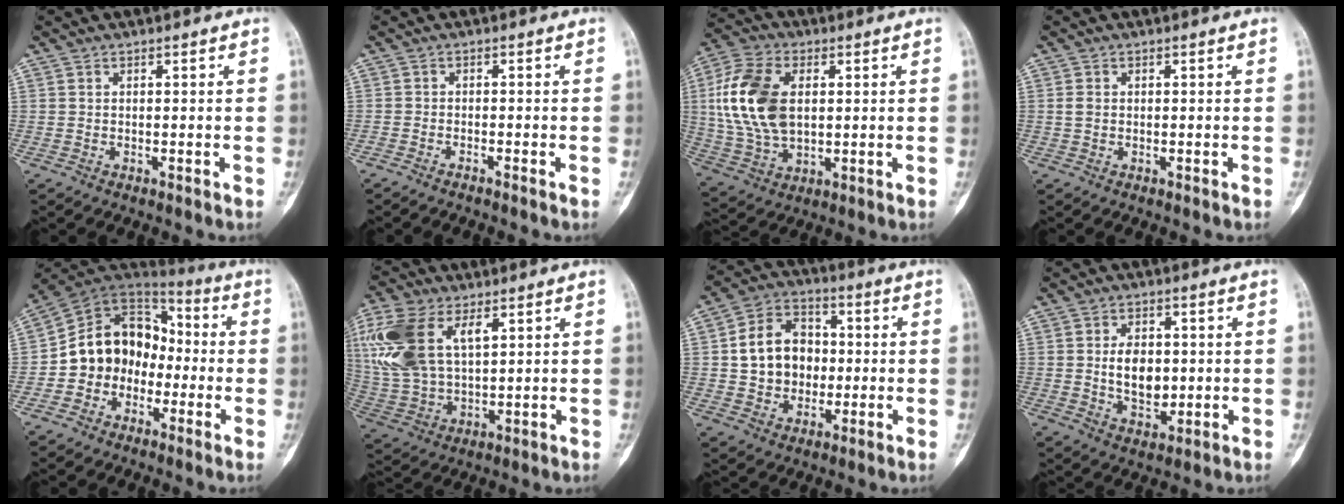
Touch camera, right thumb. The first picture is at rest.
{"total": 1.3, "force": [-1.0, -0.2, 0.7], "torque": [-0.014, 0.008, -0.020]}
{"total": 16.5, "force": [2.6, 10.2, 12.7], "torque": [-0.259, 0.001, 0.051]}
{"total": 1.3, "force": [0.1, 1.0, 0.8], "torque": [-0.015, 0.004, 0.002]}
{"total": 14.6, "force": [-3.0, 12.2, 7.5], "torque": [-0.089, 0.065, -0.063]}
{"total": 18.2, "force": [6.7, 10.3, 13.4], "torque": [-0.286, -0.007, 0.134]}
{"total": 13.5, "force": [0.4, 10.9, 7.9], "torque": [-0.099, 0.024, 0.007]}
{"total": 7.8, "force": [0.3, 5.2, 5.7], "torque": [-0.075, -0.007, 0.011]}